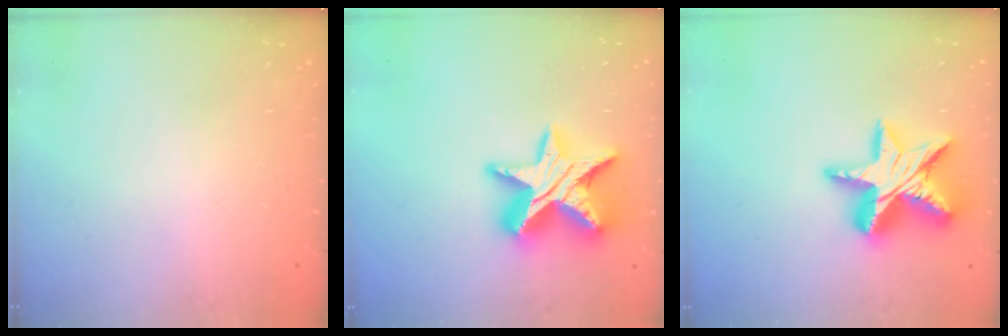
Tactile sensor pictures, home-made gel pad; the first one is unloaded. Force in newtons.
{"total": 18.2, "press": 18.2, "slide": 1.2}
{"total": 18.7, "press": 18.6, "slide": 1.8}